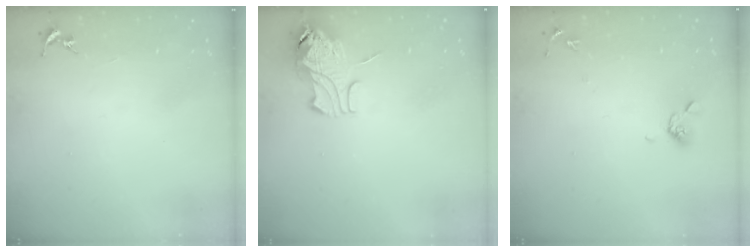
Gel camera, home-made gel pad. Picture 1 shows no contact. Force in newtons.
{"total": 10.2, "press": 10.2, "slide": 1.2}
{"total": 7.1, "press": 6.8, "slide": 1.8}